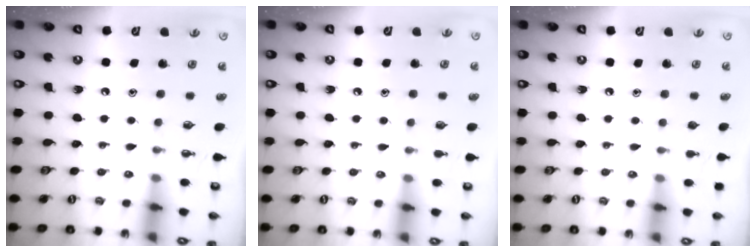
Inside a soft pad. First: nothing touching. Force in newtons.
{"total": 5.4, "press": 5.4, "slide": 0.6}
{"total": 0.0}